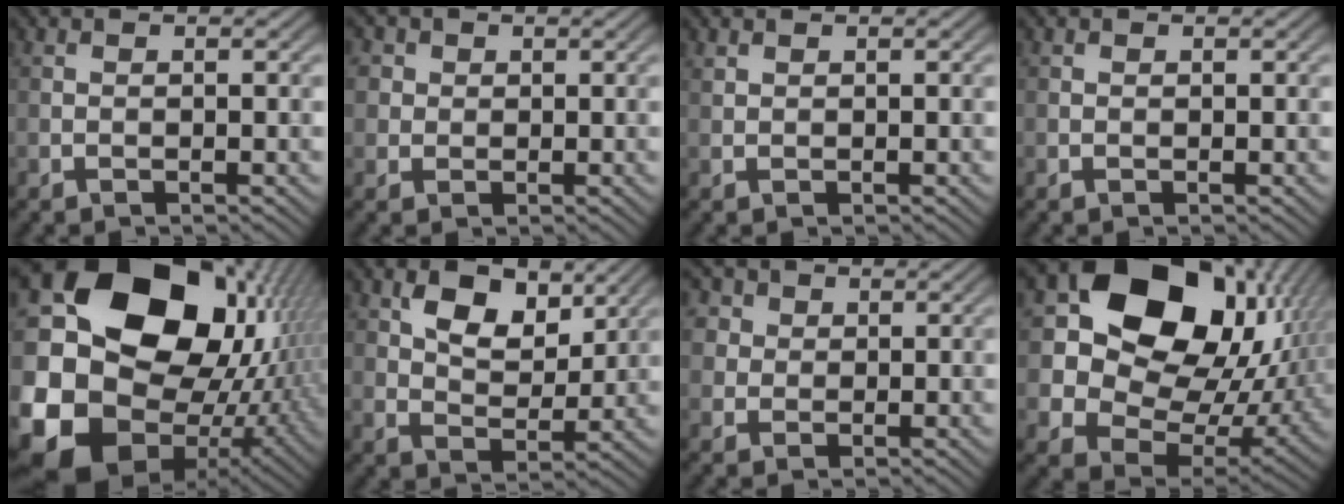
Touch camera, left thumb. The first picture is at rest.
{"total": 3.4, "force": [1.3, 3.0, 1.1], "torque": [-0.040, 0.002, 0.022]}
{"total": 0.6, "force": [0.6, 0.2, 0.2], "torque": [-0.009, 0.001, 0.014]}
{"total": 0.0}
{"total": 22.1, "force": [0.5, 17.9, 12.9], "torque": [-0.308, -0.055, 0.038]}
{"total": 7.4, "force": [3.7, 4.5, 4.5], "torque": [-0.082, -0.011, 0.059]}
{"total": 5.4, "force": [2.5, 4.3, 2.1], "torque": [-0.083, 0.008, 0.036]}
{"total": 18.1, "force": [4.8, 14.0, 10.4], "torque": [-0.188, -0.015, 0.107]}